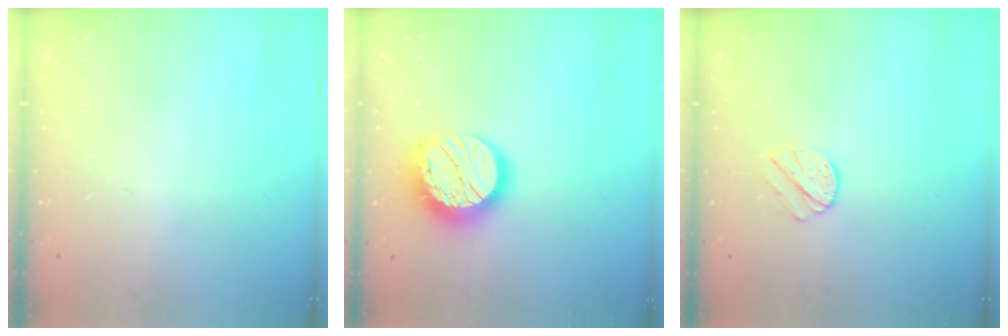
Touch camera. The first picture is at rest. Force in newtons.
{"total": 18.0, "press": 17.9, "slide": 1.2}
{"total": 7.3, "press": 7.2, "slide": 0.6}